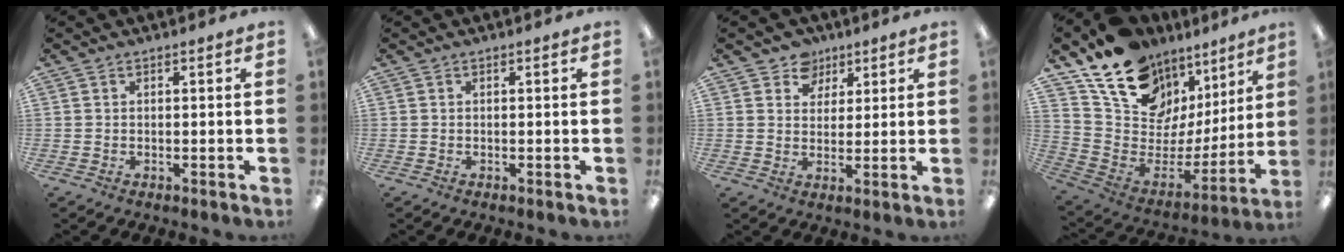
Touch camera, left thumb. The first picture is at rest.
{"total": 0.0}
{"total": 6.4, "force": [4.1, 4.9, 0.6], "torque": [-0.006, -0.022, 0.075]}
{"total": 15.7, "force": [12.2, 8.3, 5.4], "torque": [-0.111, -0.107, 0.224]}